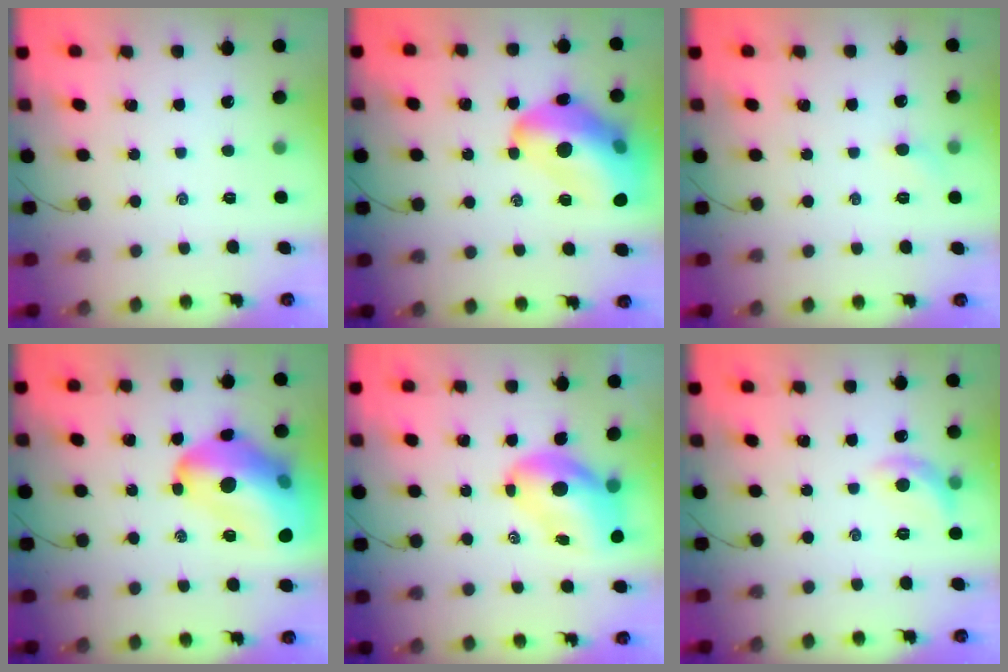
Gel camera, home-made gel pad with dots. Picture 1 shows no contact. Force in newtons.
{"total": 21.5, "press": 21.0, "slide": 4.9}
{"total": 4.2, "press": 4.0, "slide": 1.4}
{"total": 23.9, "press": 23.4, "slide": 4.7}
{"total": 9.5, "press": 9.1, "slide": 2.6}
{"total": 7.9, "press": 7.9, "slide": 0.5}